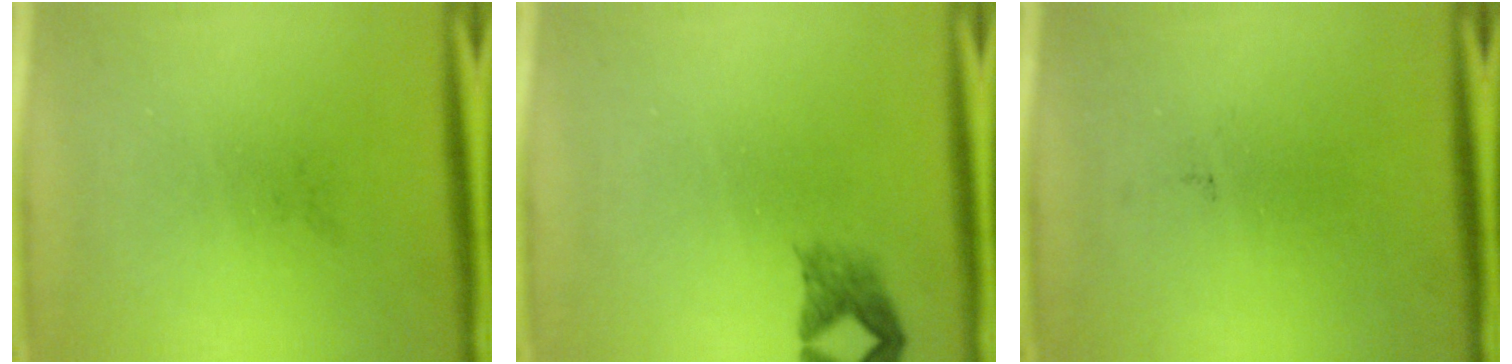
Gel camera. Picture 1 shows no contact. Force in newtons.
{"total": 2.0}
{"total": 0.0}